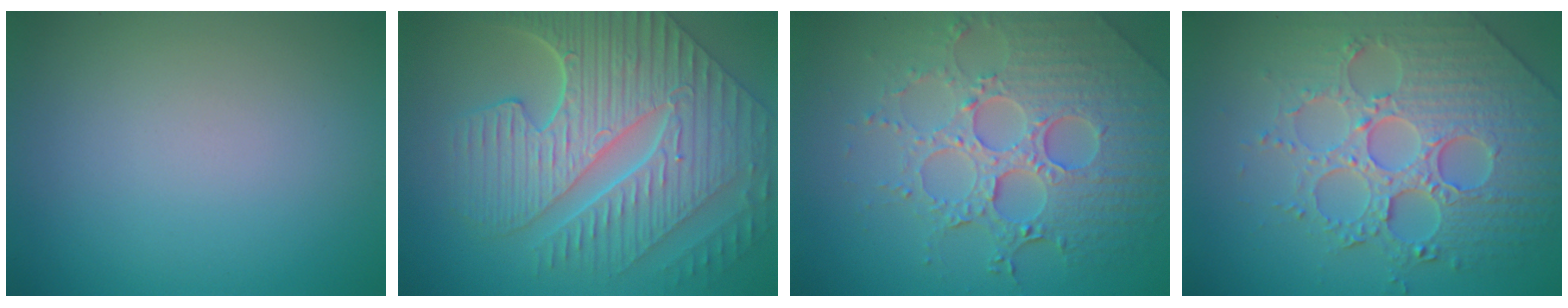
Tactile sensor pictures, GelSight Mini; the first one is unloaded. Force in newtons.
{"total": 10.1, "press": 7.1, "slide": 7.1}
{"total": 8.0, "press": 5.9, "slide": 5.5}
{"total": 7.4, "press": 6.0, "slide": 4.3}